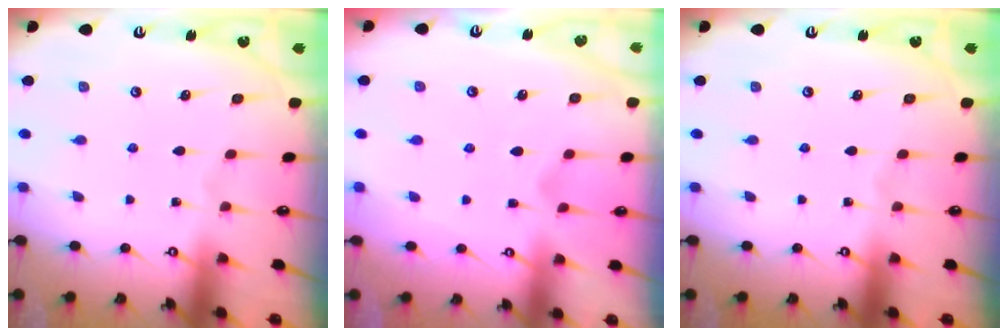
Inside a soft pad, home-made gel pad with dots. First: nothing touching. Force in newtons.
{"total": 2.3, "press": 2.1, "slide": 1.0}
{"total": 0.0}